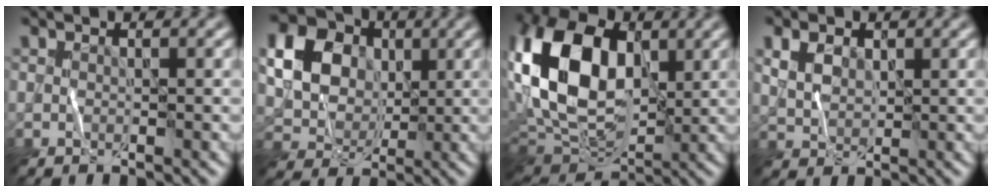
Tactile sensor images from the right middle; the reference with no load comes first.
{"total": 19.0, "force": [4.9, 16.4, 8.2], "torque": [-0.214, 0.035, 0.058]}
{"total": 13.7, "force": [2.2, 8.9, 10.1], "torque": [-0.217, 0.017, 0.031]}
{"total": 2.7, "force": [0.8, 2.0, 1.7], "torque": [-0.038, 0.001, 0.010]}